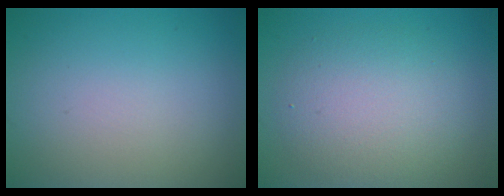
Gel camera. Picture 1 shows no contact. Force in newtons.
{"total": 5.1, "press": 5.1, "slide": 0.3}